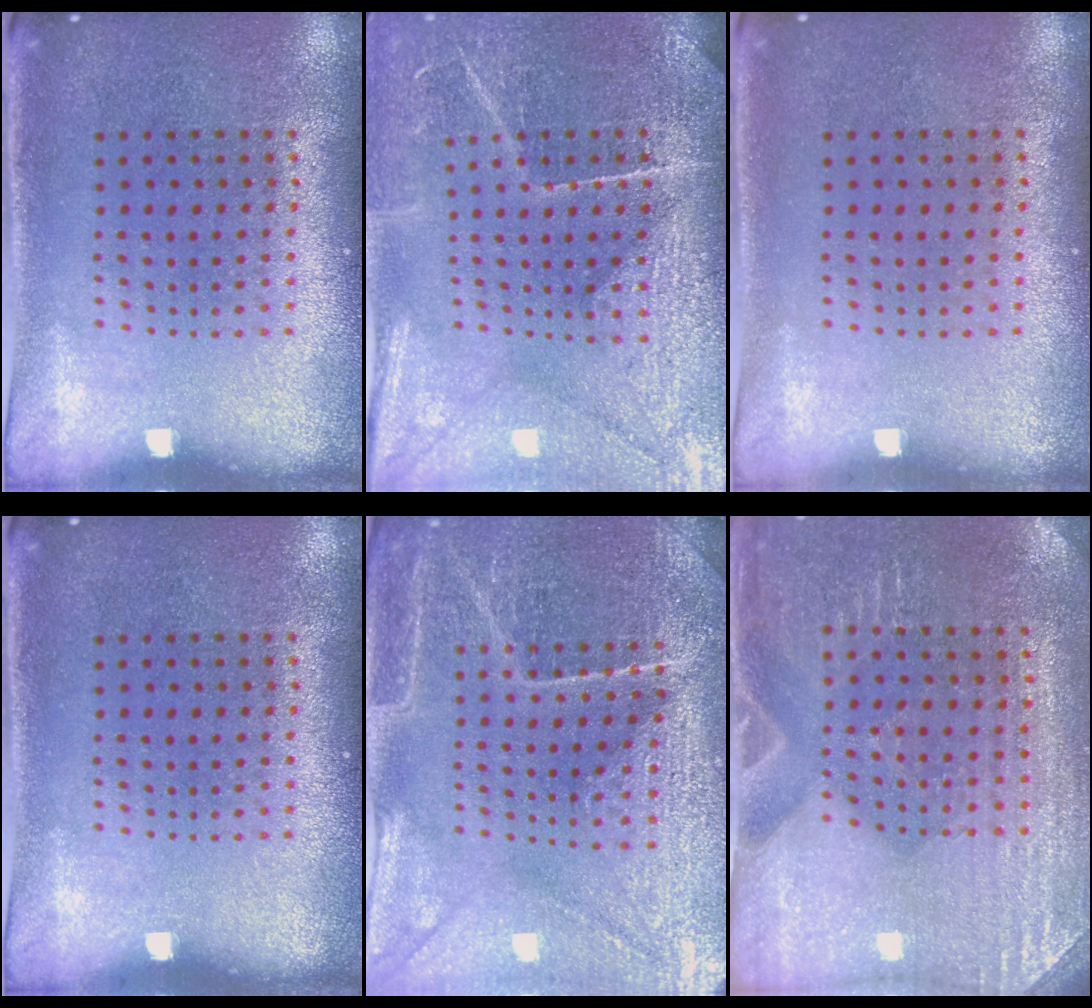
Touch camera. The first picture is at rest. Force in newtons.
{"total": 4.0, "press": 3.8, "slide": 1.3}
{"total": 0.0}
{"total": 0.0}
{"total": 4.3, "press": 4.2, "slide": 1.1}
{"total": 3.0, "press": 3.0, "slide": 0.2}